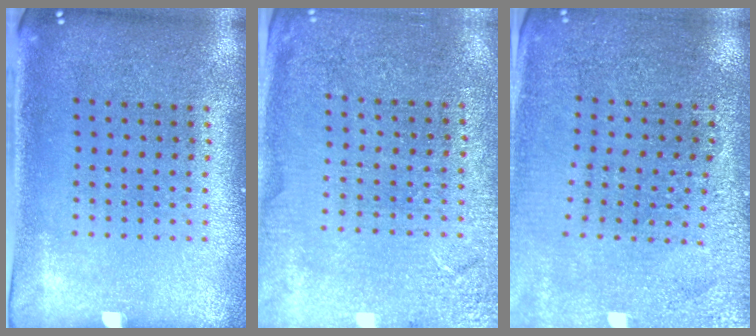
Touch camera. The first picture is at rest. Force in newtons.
{"total": 2.7, "press": 2.7, "slide": 0.1}
{"total": 2.8, "press": 2.8, "slide": 0.2}